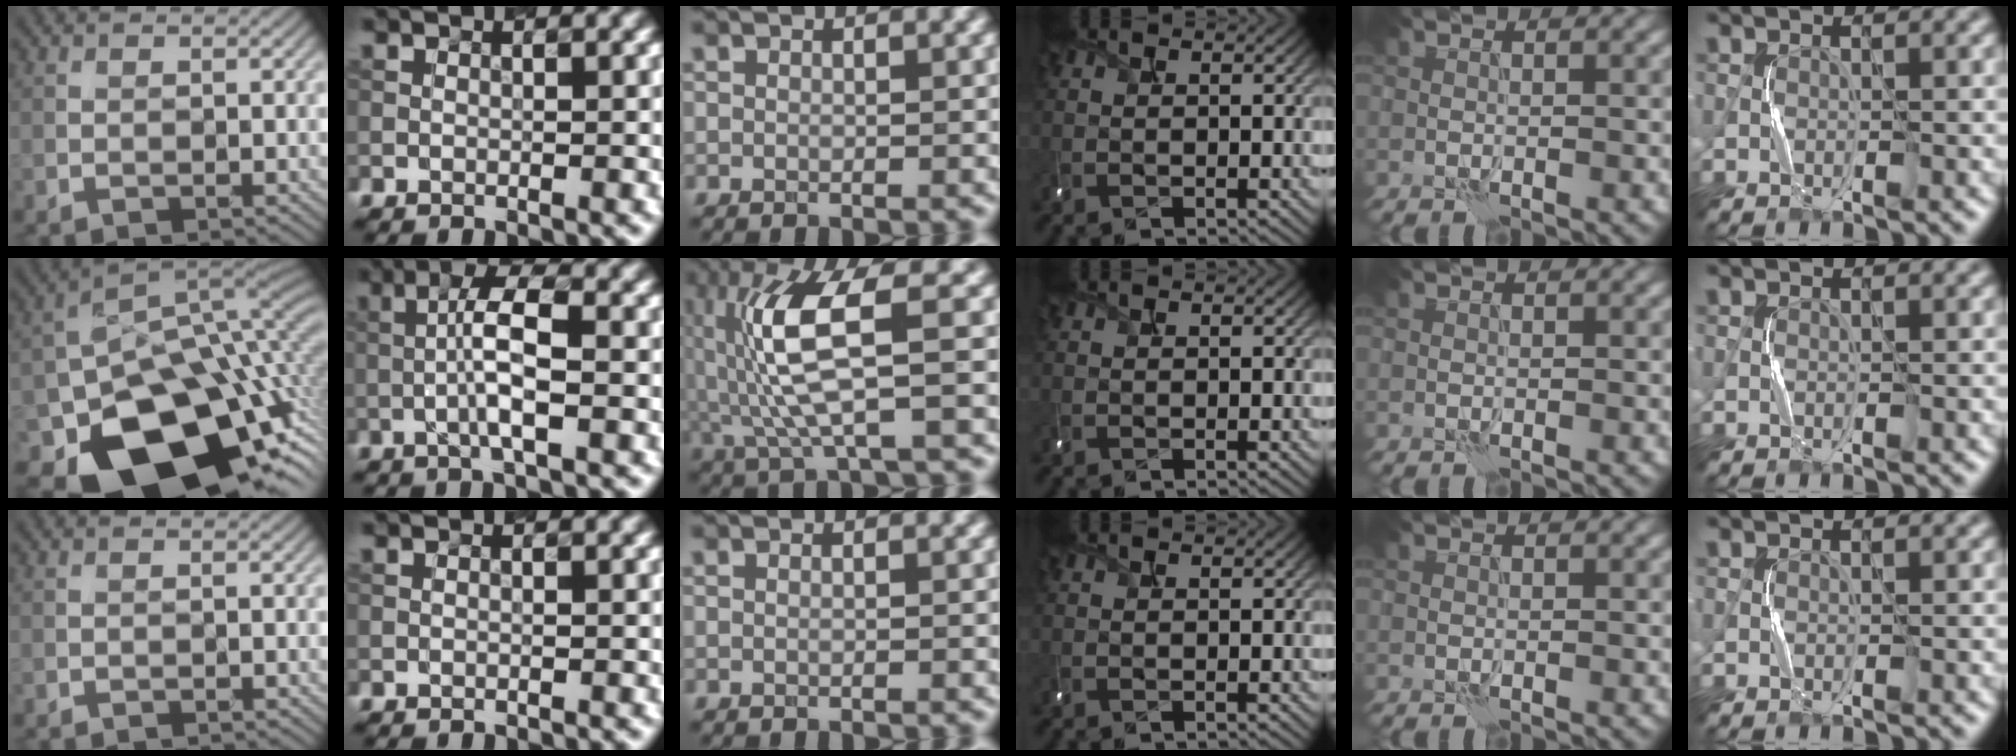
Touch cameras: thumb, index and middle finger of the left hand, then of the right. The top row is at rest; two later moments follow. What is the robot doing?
{"motion": "shake", "object": "tambourine"}